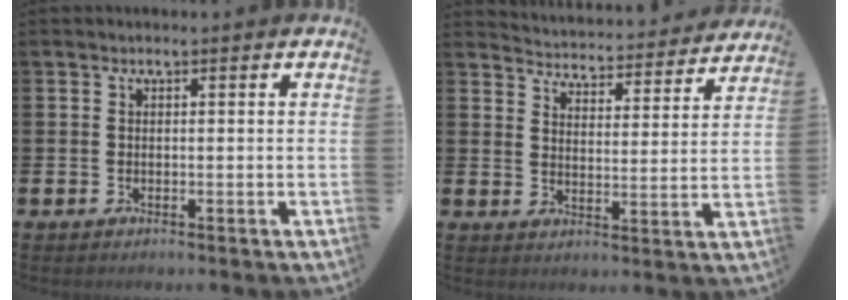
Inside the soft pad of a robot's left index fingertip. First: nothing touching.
{"total": 4.1, "force": [4.0, 0.6, -0.1], "torque": [-0.018, -0.040, 0.064]}